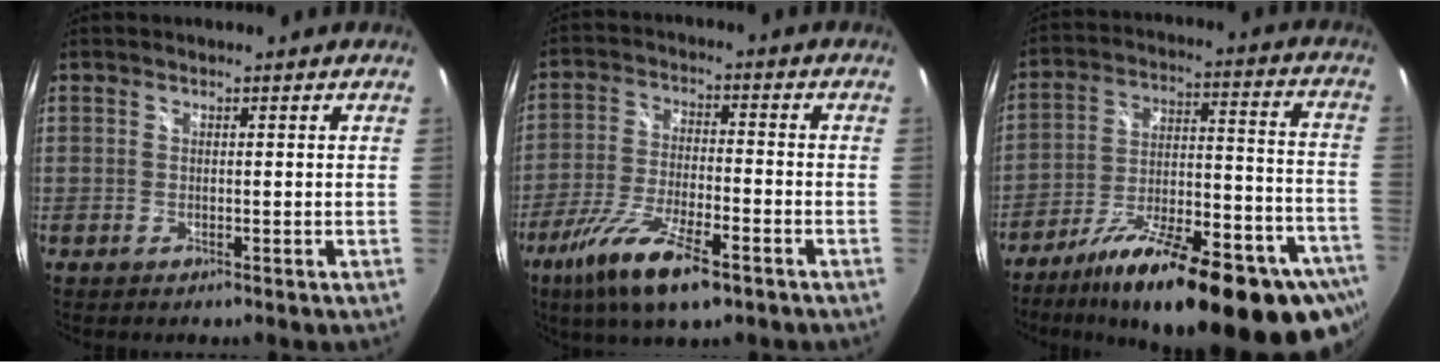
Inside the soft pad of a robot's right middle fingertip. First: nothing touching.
{"total": 13.6, "force": [-8.3, 3.5, 10.1], "torque": [-0.214, -0.030, -0.152]}
{"total": 31.9, "force": [-22.2, 9.1, 21.0], "torque": [-0.294, -0.016, -0.308]}